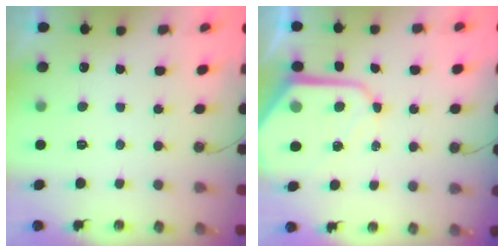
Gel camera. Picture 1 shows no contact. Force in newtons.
{"total": 9.6, "press": 9.5, "slide": 0.7}